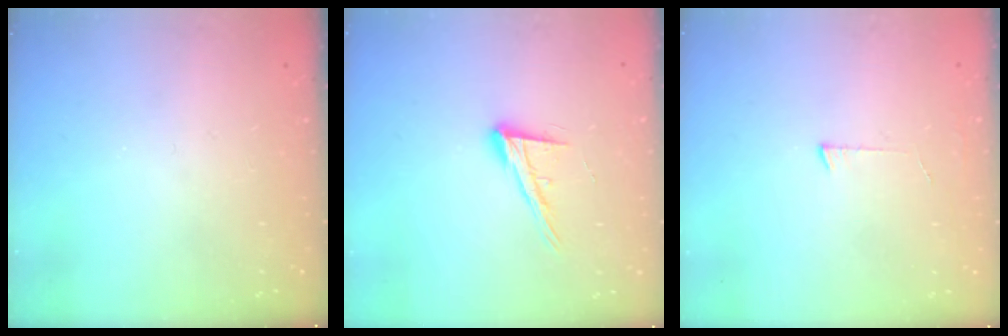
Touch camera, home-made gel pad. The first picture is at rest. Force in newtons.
{"total": 13.2, "press": 12.7, "slide": 3.4}
{"total": 3.0, "press": 3.0, "slide": 0.3}